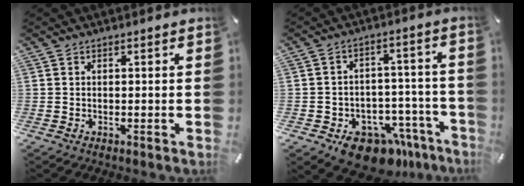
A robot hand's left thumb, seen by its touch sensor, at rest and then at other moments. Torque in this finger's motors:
{"motor_torque": [0.08, 2.45, 0.47, 0.40, 0.05]}